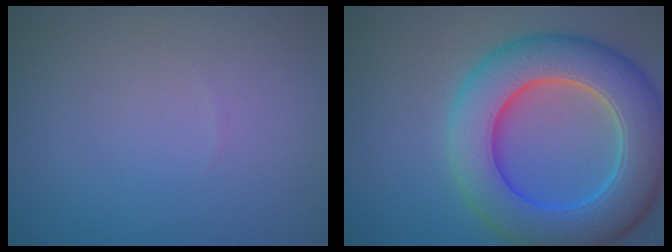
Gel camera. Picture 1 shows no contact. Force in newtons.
{"total": 10.0, "press": 10.0, "slide": 0.4}